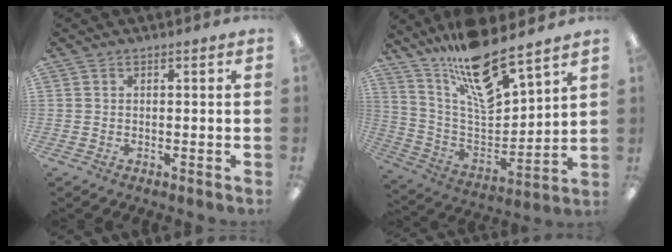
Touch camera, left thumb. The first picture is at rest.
{"total": 17.5, "force": [13.7, 4.4, 10.0], "torque": [-0.183, -0.100, 0.236]}